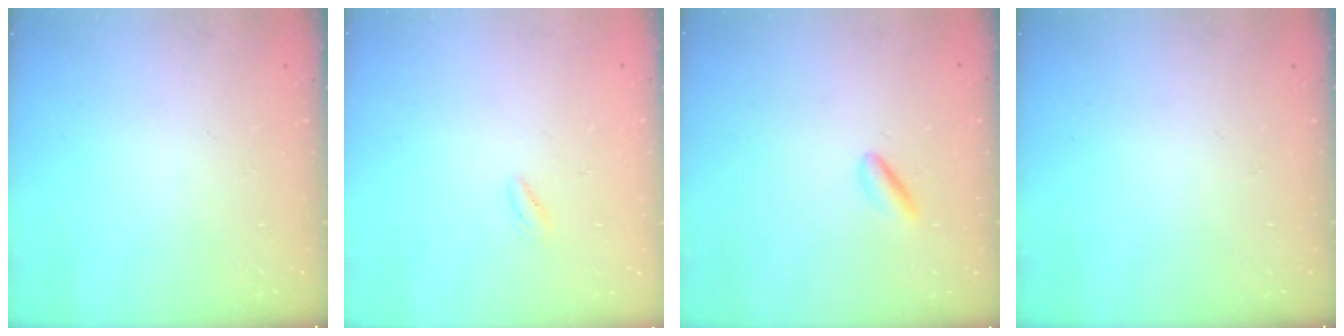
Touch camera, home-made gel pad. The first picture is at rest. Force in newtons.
{"total": 0.7, "press": 0.5, "slide": 0.5}
{"total": 2.7, "press": 2.6, "slide": 0.7}
{"total": 0.0}